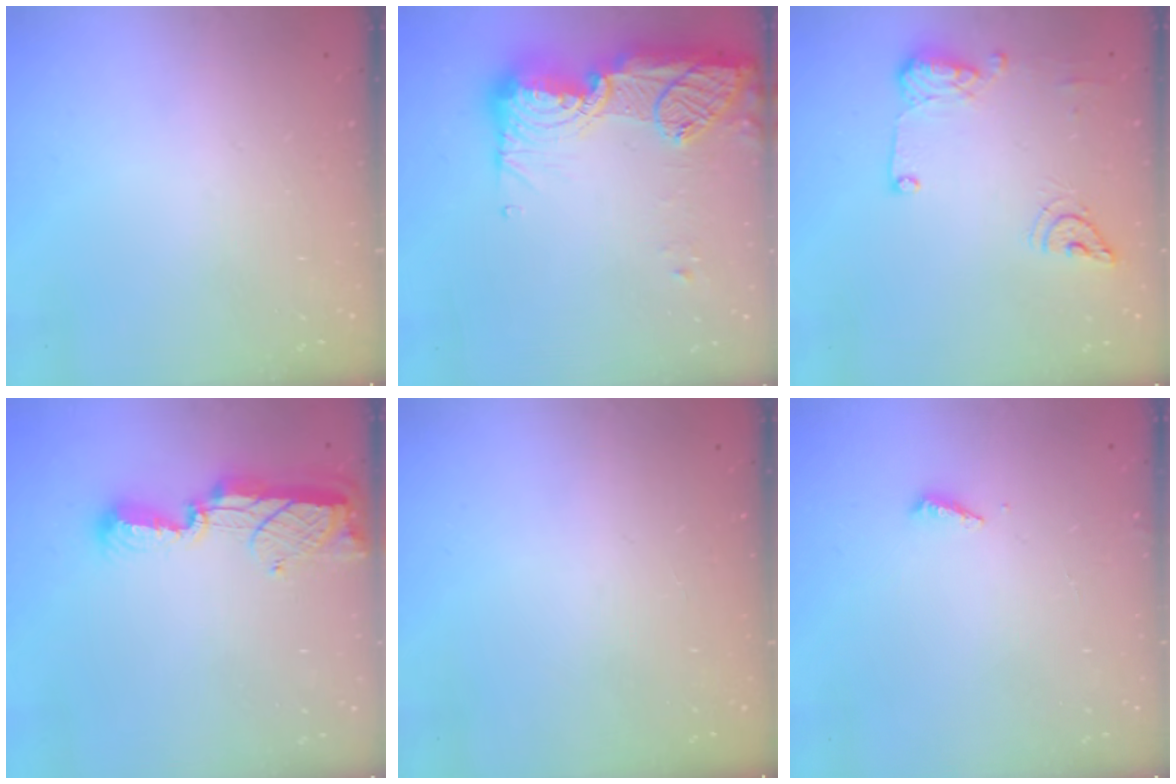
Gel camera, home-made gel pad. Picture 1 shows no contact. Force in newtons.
{"total": 21.5, "press": 20.4, "slide": 6.7}
{"total": 11.2, "press": 11.1, "slide": 1.5}
{"total": 9.9, "press": 9.7, "slide": 2.0}
{"total": 0.0}
{"total": 2.0, "press": 2.0, "slide": 0.2}